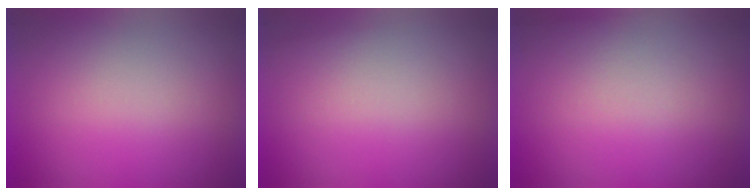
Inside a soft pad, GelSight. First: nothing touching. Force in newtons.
{"total": 1.1}
{"total": 2.8}